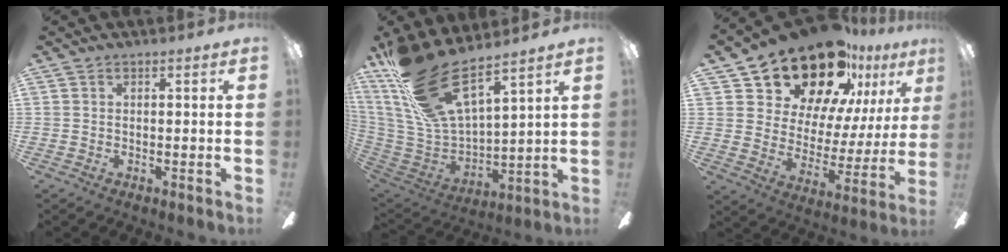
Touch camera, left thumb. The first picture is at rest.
{"total": 21.8, "force": [16.1, 6.4, 13.3], "torque": [-0.290, -0.112, 0.281]}
{"total": 22.3, "force": [17.9, 10.0, 8.8], "torque": [-0.164, -0.117, 0.327]}